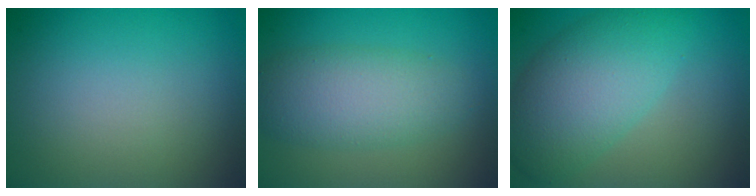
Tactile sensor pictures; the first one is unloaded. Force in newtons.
{"total": 5.1, "press": 5.1, "slide": 0.1}
{"total": 7.2, "press": 7.2, "slide": 0.2}